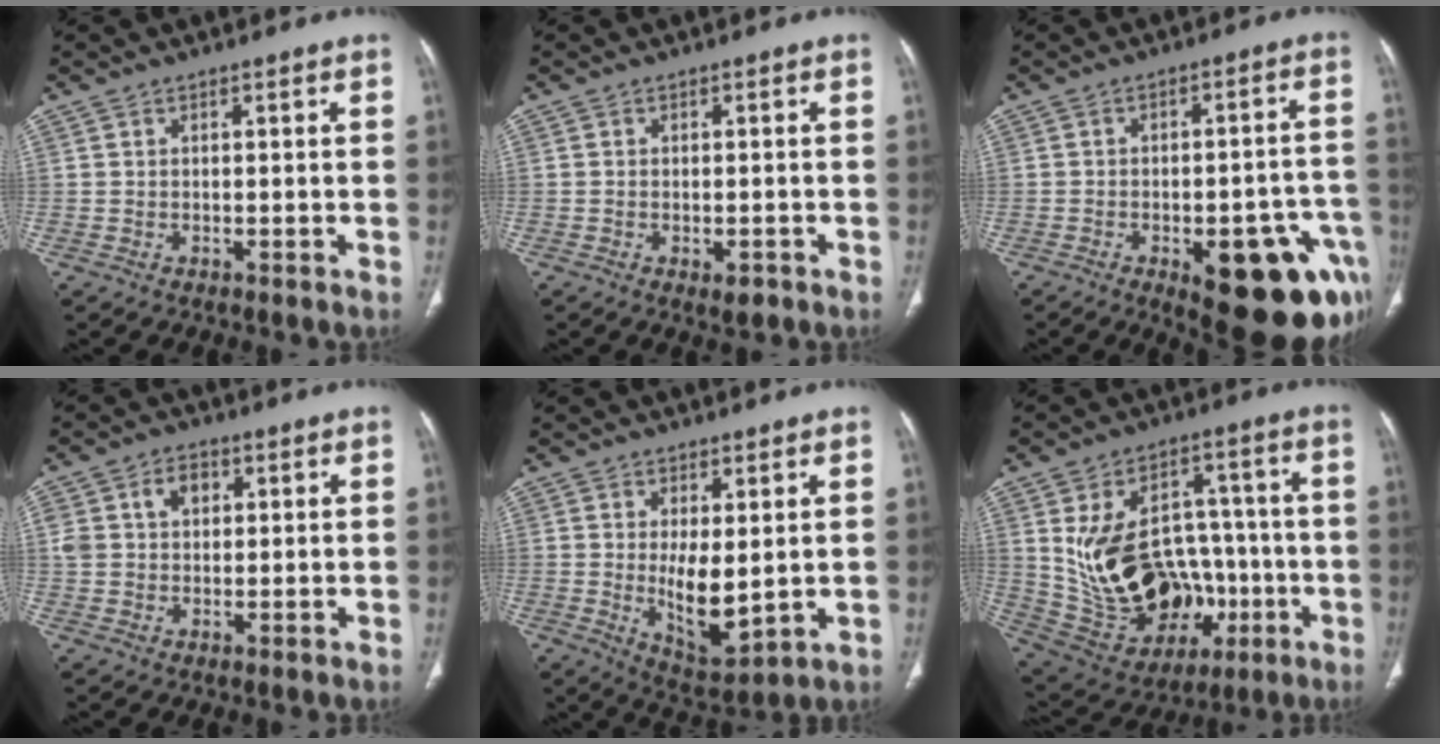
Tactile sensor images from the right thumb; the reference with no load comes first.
{"total": 2.2, "force": [-1.1, 1.1, 1.6], "torque": [-0.017, 0.001, -0.011]}
{"total": 20.1, "force": [-8.8, 8.0, 16.2], "torque": [-0.129, 0.040, -0.097]}
{"total": 7.4, "force": [2.3, 5.6, 4.3], "torque": [-0.055, 0.004, 0.044]}
{"total": 9.3, "force": [0.2, 4.0, 8.4], "torque": [-0.122, -0.028, 0.023]}
{"total": 23.8, "force": [-2.1, 16.8, 16.8], "torque": [-0.267, 0.029, 0.005]}